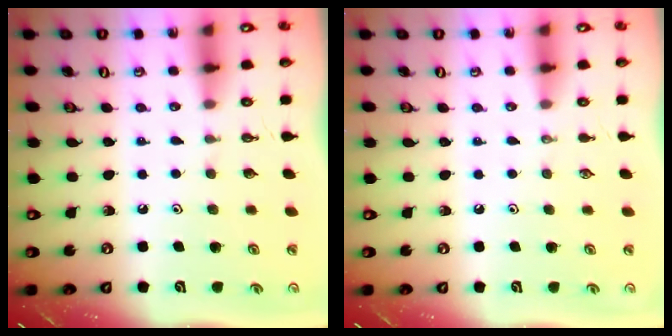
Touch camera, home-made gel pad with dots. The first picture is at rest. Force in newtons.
{"total": 0.0}